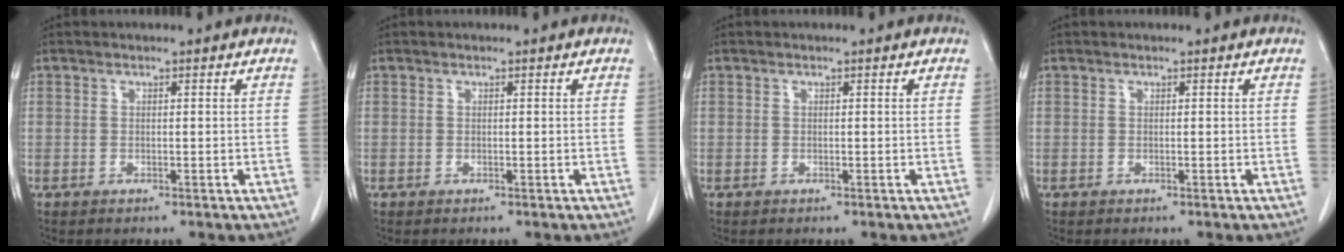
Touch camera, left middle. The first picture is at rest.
{"total": 0.0}
{"total": 0.0}
{"total": 0.0}